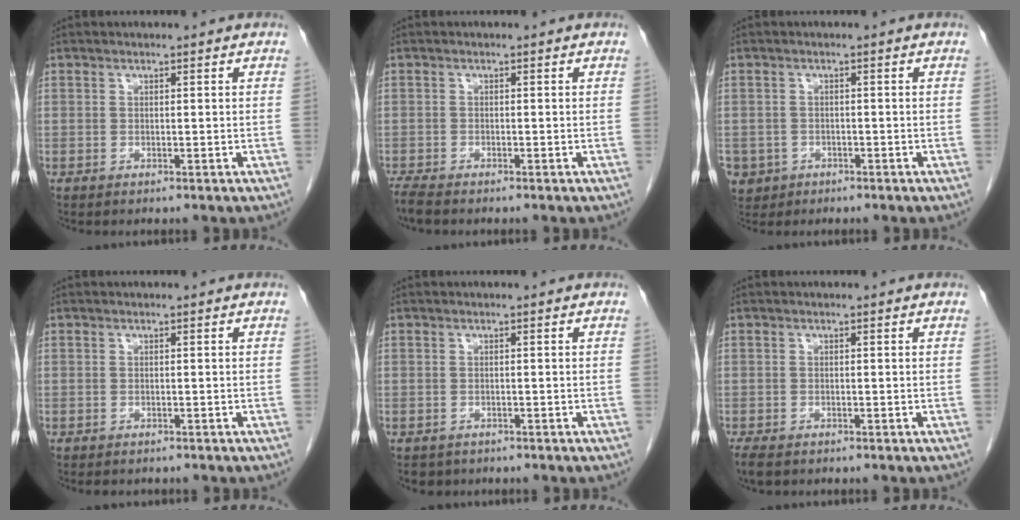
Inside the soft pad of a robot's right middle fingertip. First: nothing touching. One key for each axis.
{"total": 2.1, "fx": -1.9, "fy": 0.1, "fz": 0.8, "tx": -0.023, "ty": -0.009, "tz": -0.038}
{"total": 5.1, "fx": -2.5, "fy": 4.3, "fz": 1.0, "tx": -0.020, "ty": 0.005, "tz": -0.036}
{"total": 2.3, "fx": -2.0, "fy": 0.9, "fz": 0.7, "tx": -0.011, "ty": -0.005, "tz": -0.023}
{"total": 2.1, "fx": -1.6, "fy": 1.3, "fz": 0.2, "tx": -0.011, "ty": 0.000, "tz": -0.023}
{"total": 2.9, "fx": -2.2, "fy": 1.2, "fz": 1.5, "tx": -0.031, "ty": -0.008, "tz": -0.034}